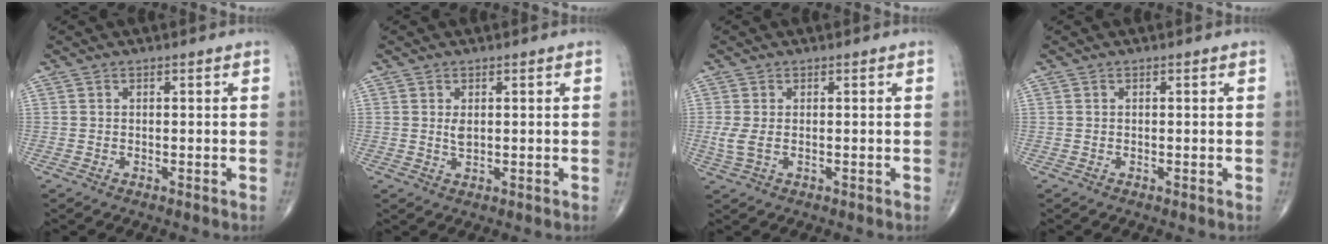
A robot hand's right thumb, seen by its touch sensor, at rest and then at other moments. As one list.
[{"total": 1.7, "force": [0.4, 0.8, 1.4], "torque": [-0.024, -0.005, 0.010]}, {"total": 2.7, "force": [-0.2, 1.4, 2.3], "torque": [-0.065, -0.002, -0.002]}, {"total": 0.0}]